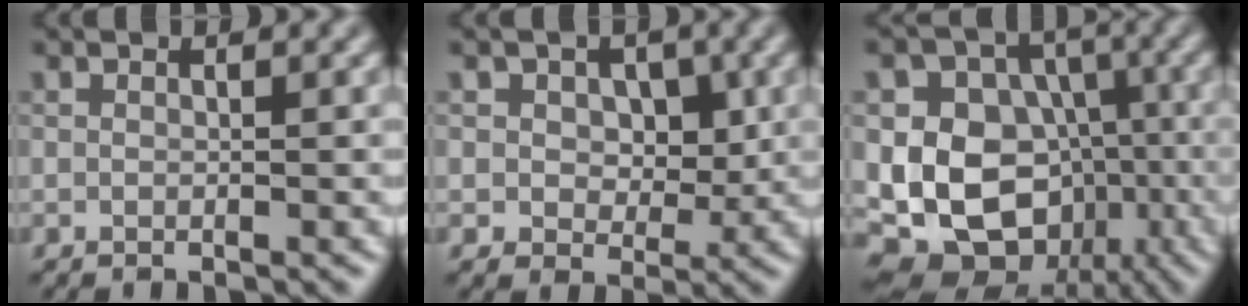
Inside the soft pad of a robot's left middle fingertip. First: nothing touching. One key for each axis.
{"total": 3.8, "fx": 1.0, "fy": 2.9, "fz": 2.2, "tx": -0.026, "ty": -0.004, "tz": 0.007}
{"total": 14.0, "fx": -3.0, "fy": 11.9, "fz": 6.7, "tx": -0.114, "ty": 0.006, "tz": -0.067}